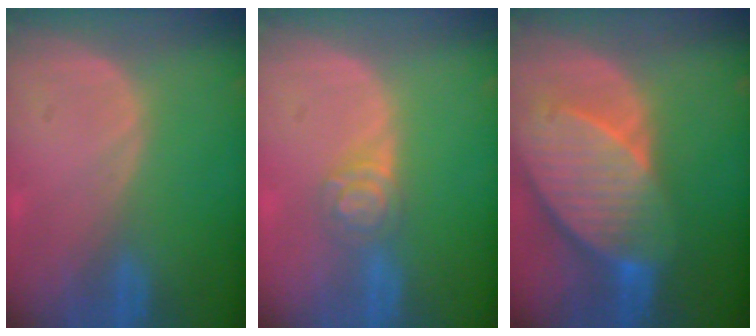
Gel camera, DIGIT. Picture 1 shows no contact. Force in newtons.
{"total": 4.3, "press": 3.9, "slide": 1.9}
{"total": 10.7, "press": 9.4, "slide": 5.1}